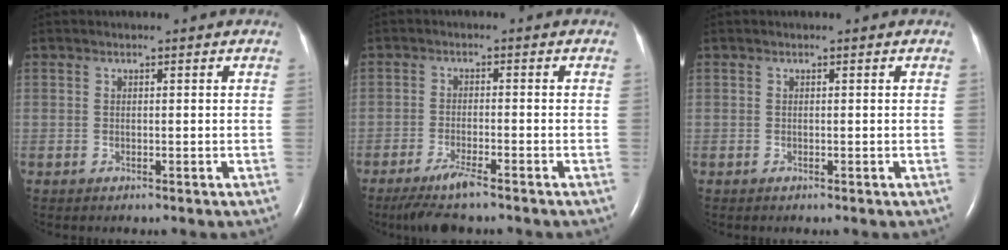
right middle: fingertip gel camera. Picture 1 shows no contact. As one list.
[{"total": 5.8, "force": [-4.4, 0.3, 3.7], "torque": [-0.077, -0.017, -0.079]}, {"total": 0.0}]